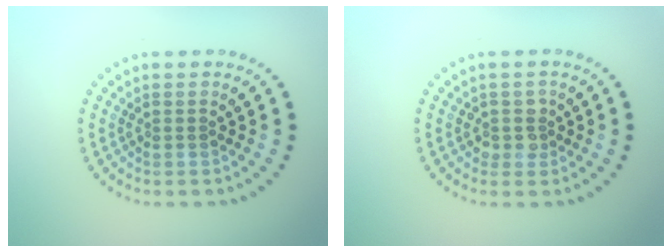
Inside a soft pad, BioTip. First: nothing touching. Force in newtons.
{"total": 1.6, "press": 1.4, "slide": 0.7}